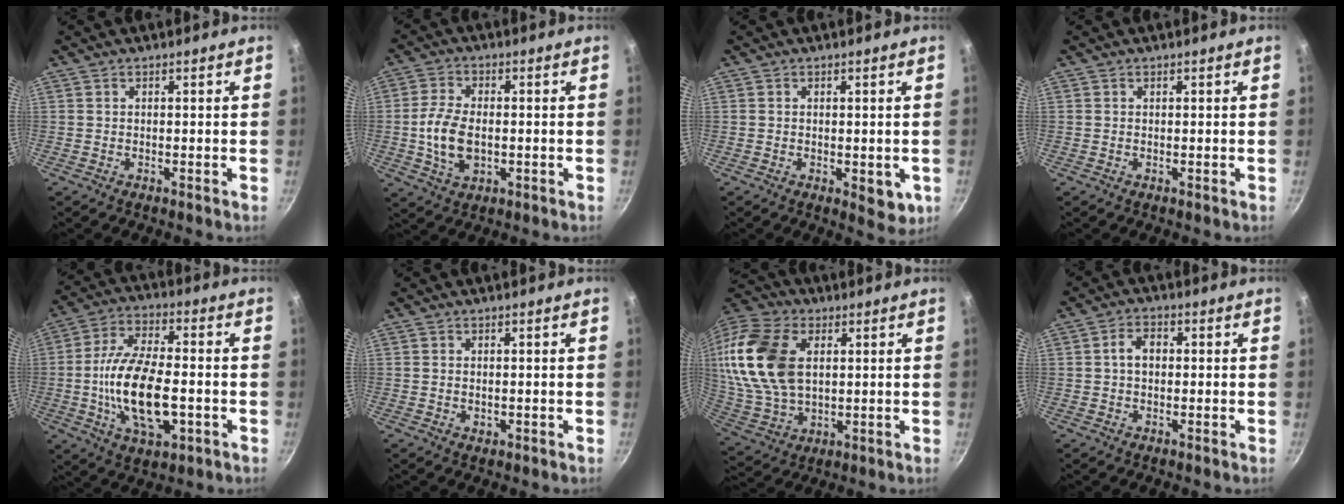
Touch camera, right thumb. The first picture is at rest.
{"total": 8.9, "force": [-0.9, 5.4, 7.1], "torque": [-0.141, 0.007, -0.016]}
{"total": 4.9, "force": [-0.9, 2.8, 3.9], "torque": [-0.045, -0.007, -0.008]}
{"total": 0.0}
{"total": 17.1, "force": [-3.2, 8.1, 14.7], "torque": [-0.263, 0.020, -0.058]}
{"total": 1.5, "force": [-0.1, 1.0, 1.0], "torque": [-0.016, -0.001, -0.001]}
{"total": 23.2, "force": [5.3, 15.1, 16.8], "torque": [-0.357, 0.003, 0.103]}
{"total": 4.2, "force": [0.4, 3.0, 2.9], "torque": [-0.038, 0.013, 0.000]}